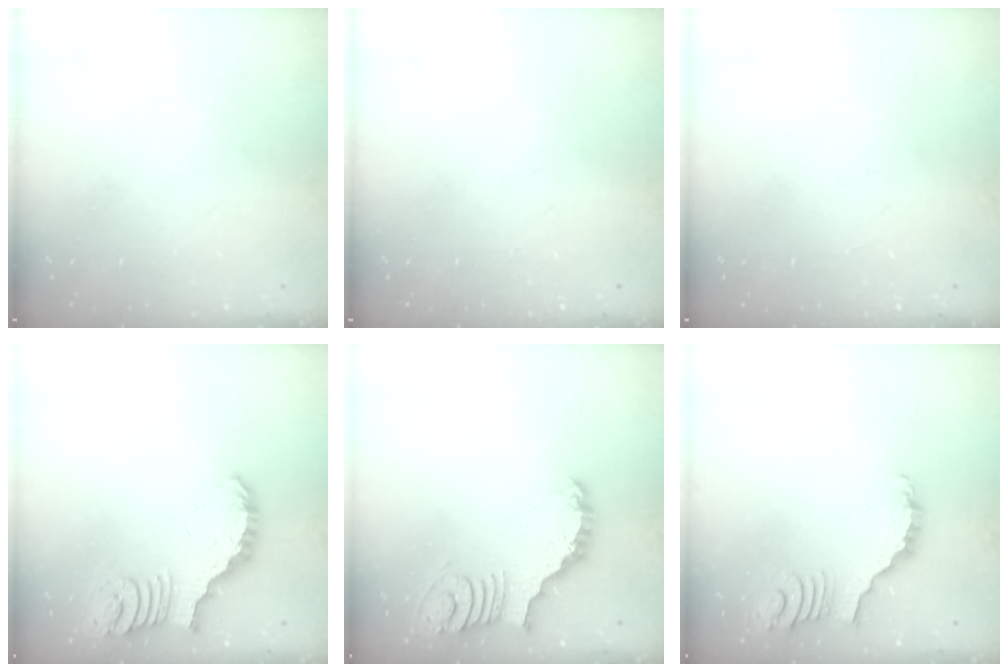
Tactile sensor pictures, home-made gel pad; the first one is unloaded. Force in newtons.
{"total": 0.0}
{"total": 0.0}
{"total": 2.6, "press": 2.6, "slide": 0.5}
{"total": 3.0, "press": 3.0, "slide": 0.6}
{"total": 3.8, "press": 3.7, "slide": 0.6}